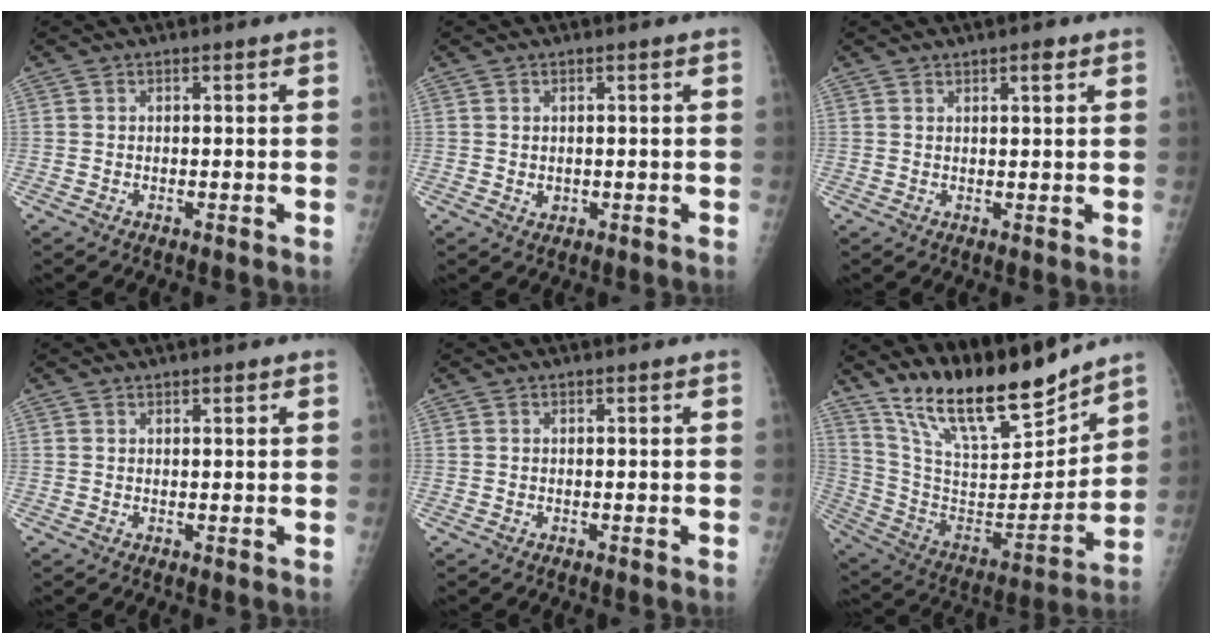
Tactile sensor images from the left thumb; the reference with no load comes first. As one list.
[{"total": 1.1, "force": [0.3, 0.8, 0.6], "torque": [-0.007, -0.003, 0.009]}, {"total": 2.1, "force": [1.4, 0.7, 1.4], "torque": [-0.016, -0.007, 0.020]}, {"total": 1.0, "force": [0.8, 0.3, 0.5], "torque": [-0.005, -0.004, 0.011]}, {"total": 0.0}, {"total": 21.7, "force": [18.0, 5.5, 10.8], "torque": [-0.149, -0.104, 0.323]}]